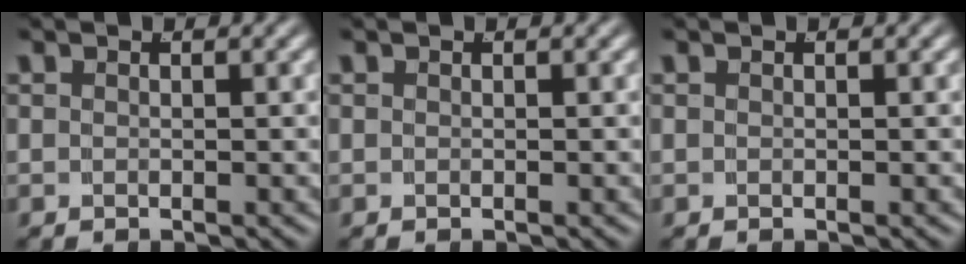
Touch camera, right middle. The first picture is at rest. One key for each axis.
{"total": 0.0}
{"total": 0.0}